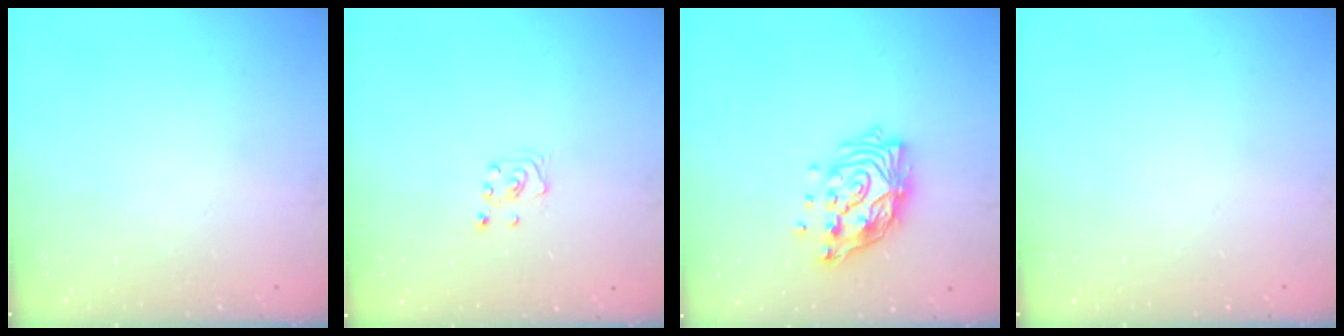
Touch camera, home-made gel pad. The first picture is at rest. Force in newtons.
{"total": 3.0, "press": 2.9, "slide": 0.3}
{"total": 13.6, "press": 13.5, "slide": 1.5}
{"total": 0.0}